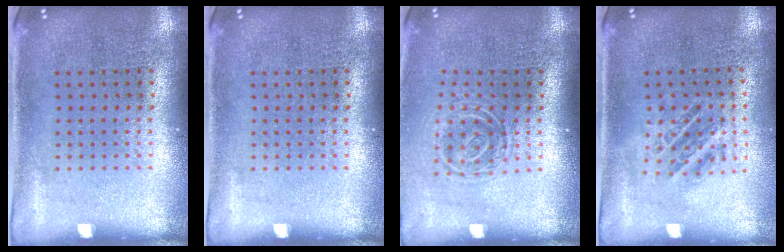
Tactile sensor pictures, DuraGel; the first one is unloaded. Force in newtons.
{"total": 0.0}
{"total": 1.7, "press": 1.2, "slide": 1.1}
{"total": 1.0, "press": 1.0, "slide": 0.2}